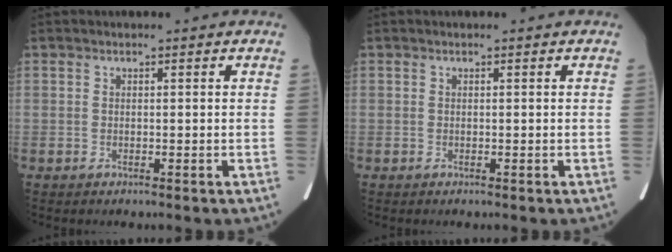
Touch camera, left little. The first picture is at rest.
{"total": 0.0}